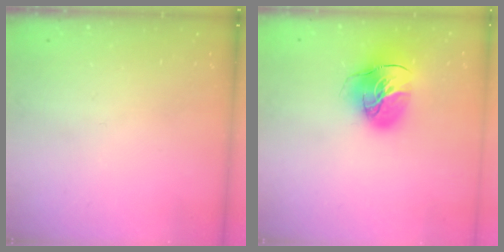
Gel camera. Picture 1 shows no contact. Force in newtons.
{"total": 18.0, "press": 17.9, "slide": 2.5}